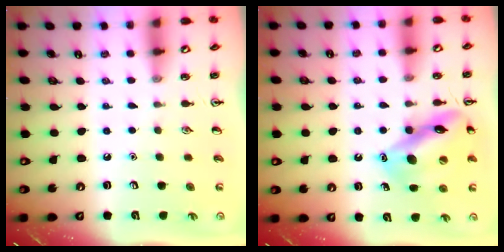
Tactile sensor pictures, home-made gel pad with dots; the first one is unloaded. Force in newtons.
{"total": 14.8, "press": 14.7, "slide": 1.8}